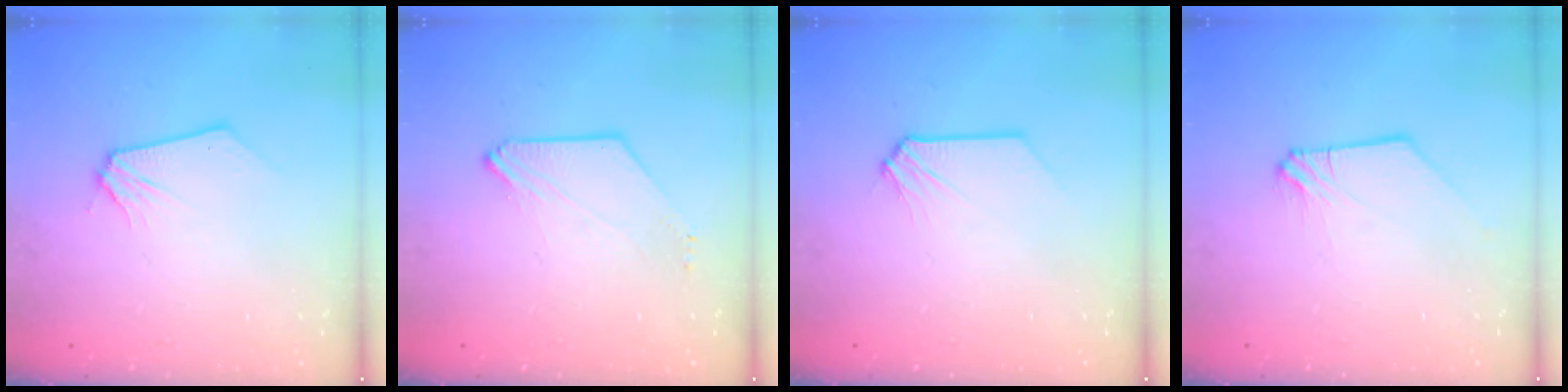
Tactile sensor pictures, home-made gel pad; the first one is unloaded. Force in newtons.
{"total": 2.0, "press": 2.0, "slide": 0.5}
{"total": 0.0}
{"total": 0.0}